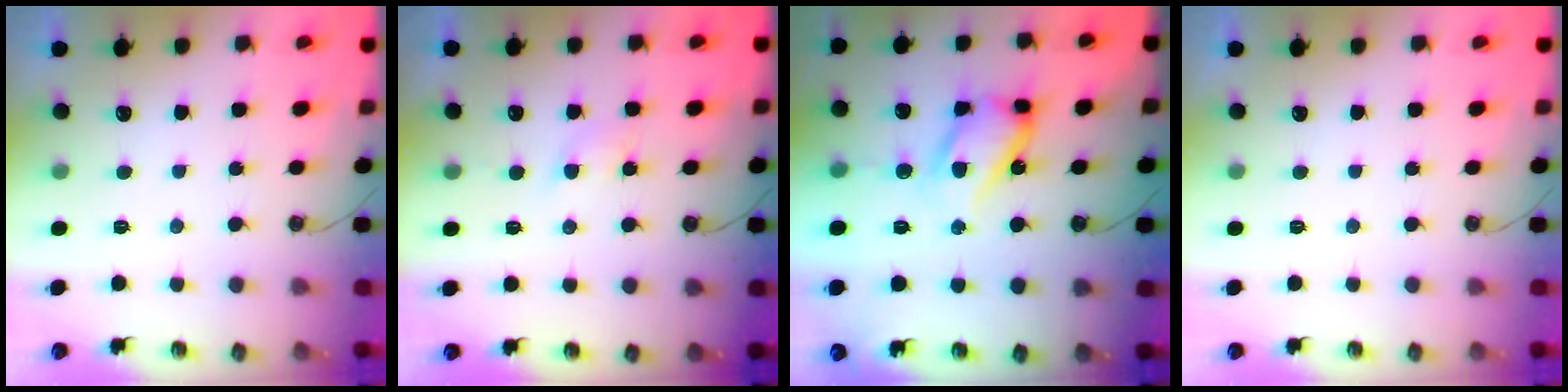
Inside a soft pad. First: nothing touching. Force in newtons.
{"total": 2.9, "press": 2.9, "slide": 0.5}
{"total": 14.5, "press": 14.5, "slide": 0.7}
{"total": 0.0}